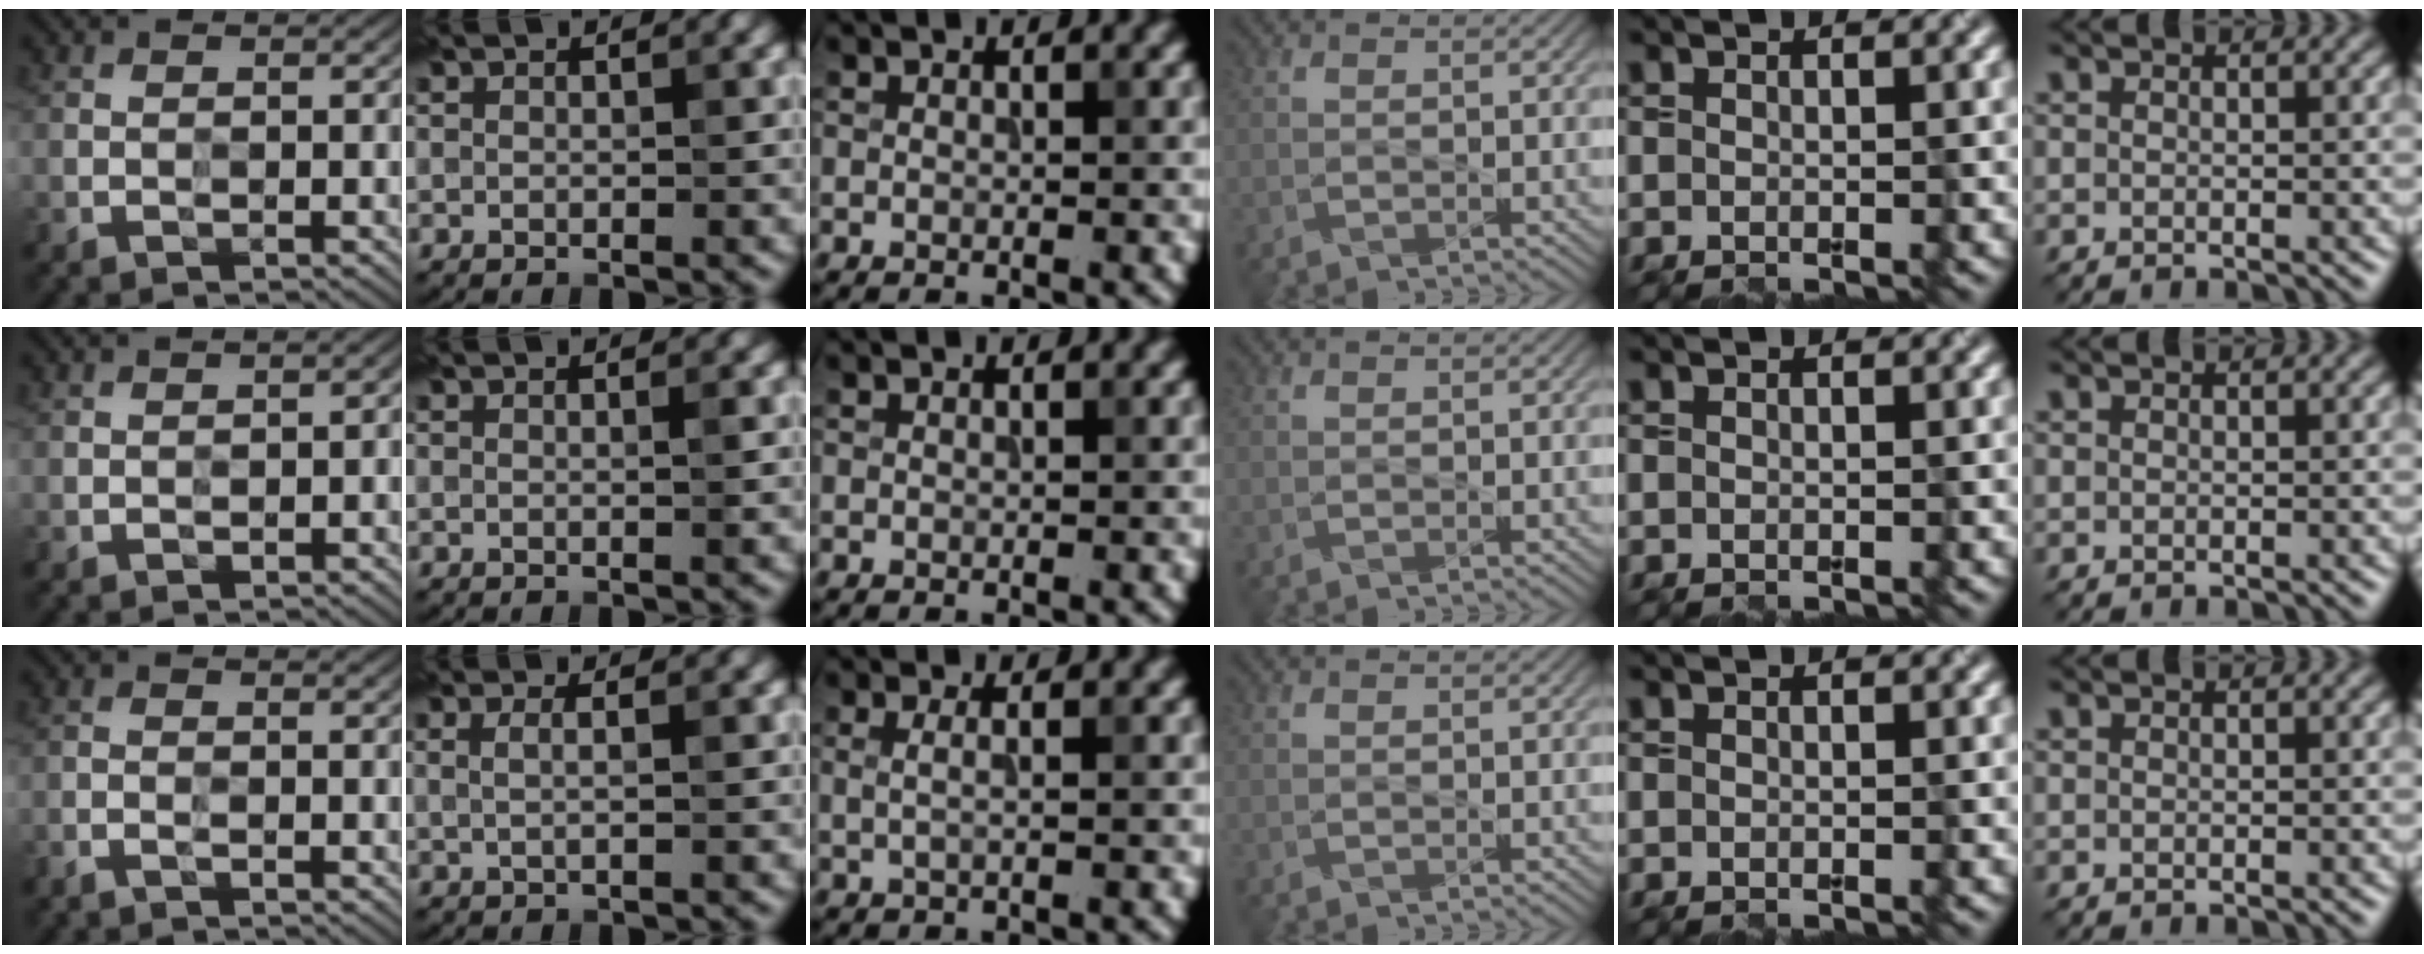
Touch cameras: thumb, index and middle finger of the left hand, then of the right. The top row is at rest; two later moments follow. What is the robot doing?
{"motion": "wipe", "object": "paper plate"}